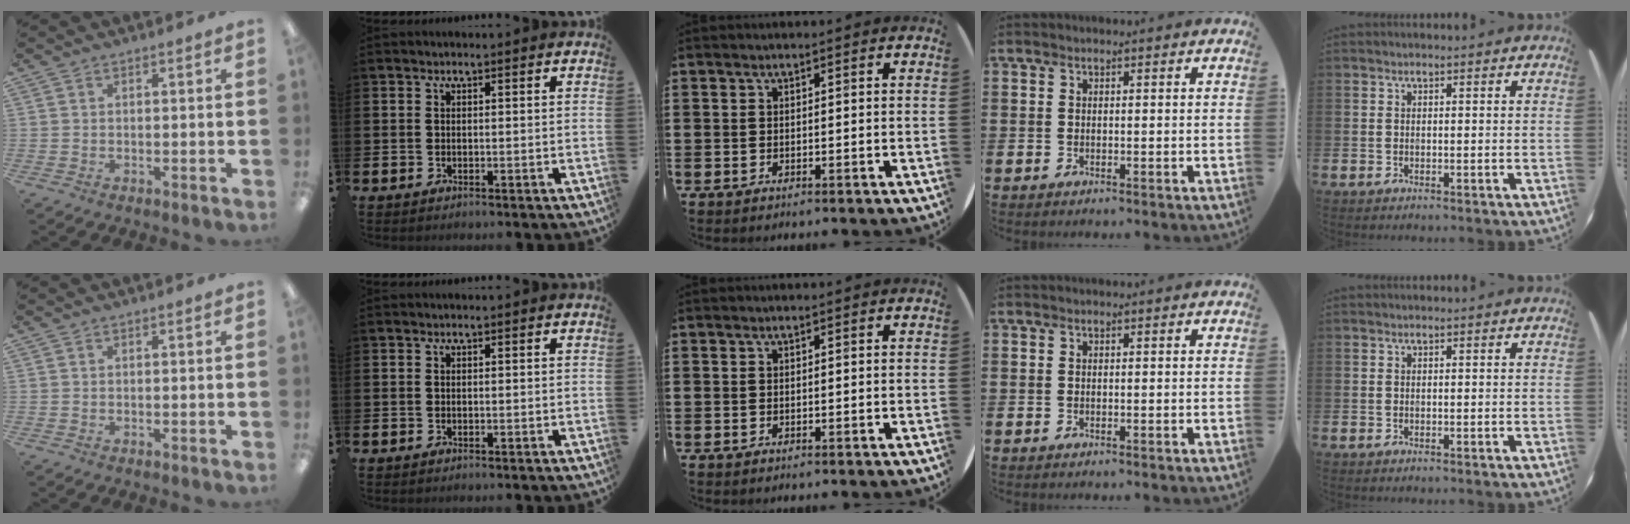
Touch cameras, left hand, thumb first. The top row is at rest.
{}